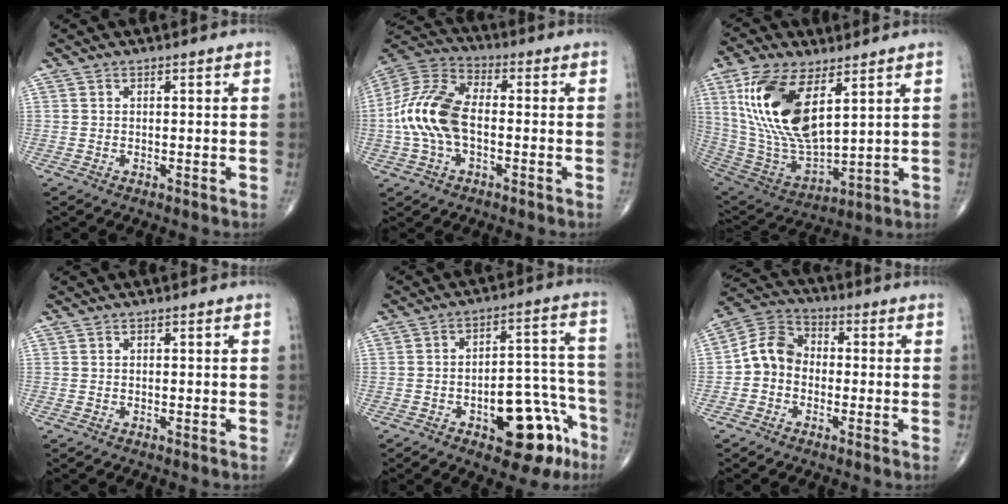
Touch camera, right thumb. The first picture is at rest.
{"total": 14.6, "force": [-1.6, 8.4, 11.9], "torque": [-0.253, 0.034, -0.036]}
{"total": 20.2, "force": [7.3, 9.3, 16.3], "torque": [-0.318, -0.030, 0.151]}
{"total": 0.0}
{"total": 15.7, "force": [-7.5, 7.4, 11.7], "torque": [-0.109, 0.065, -0.091]}
{"total": 8.1, "force": [-1.3, 6.7, 4.3], "torque": [-0.065, 0.035, -0.042]}